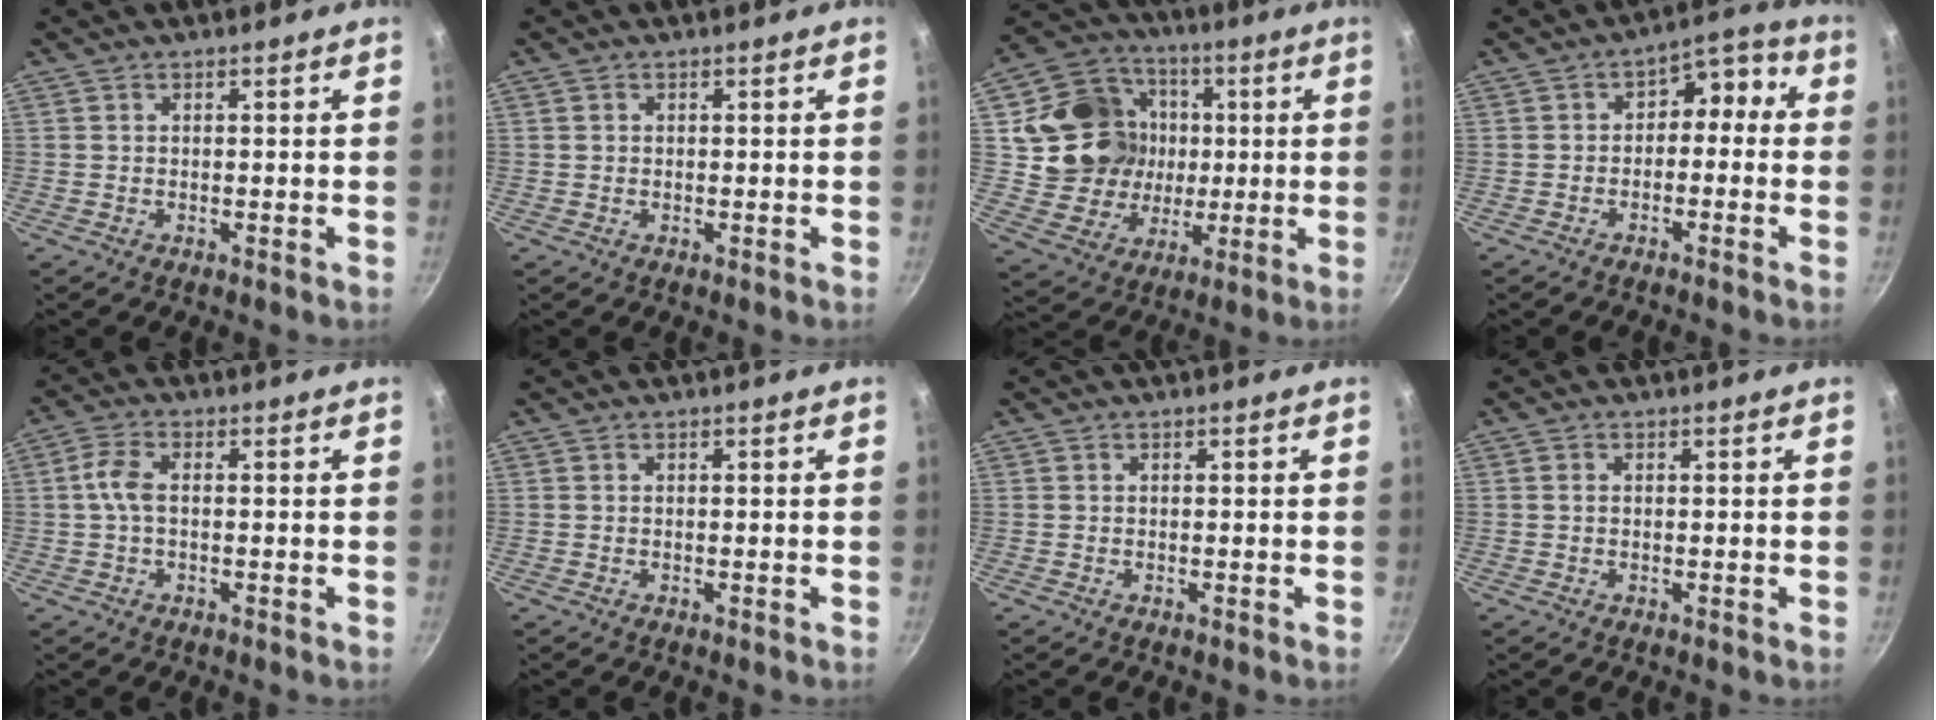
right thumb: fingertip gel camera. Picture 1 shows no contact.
{"total": 0.8, "force": [0.3, 0.7, 0.3], "torque": [-0.004, 0.002, 0.005]}
{"total": 18.5, "force": [2.1, 16.5, 8.2], "torque": [-0.124, 0.022, 0.046]}
{"total": 6.4, "force": [-0.7, 4.6, 4.5], "torque": [-0.022, 0.043, -0.020]}
{"total": 4.4, "force": [0.2, 2.3, 3.7], "torque": [-0.085, 0.012, -0.003]}
{"total": 0.0}
{"total": 0.0}
{"total": 0.9, "force": [0.2, 0.6, 0.5], "torque": [-0.010, 0.003, 0.003]}